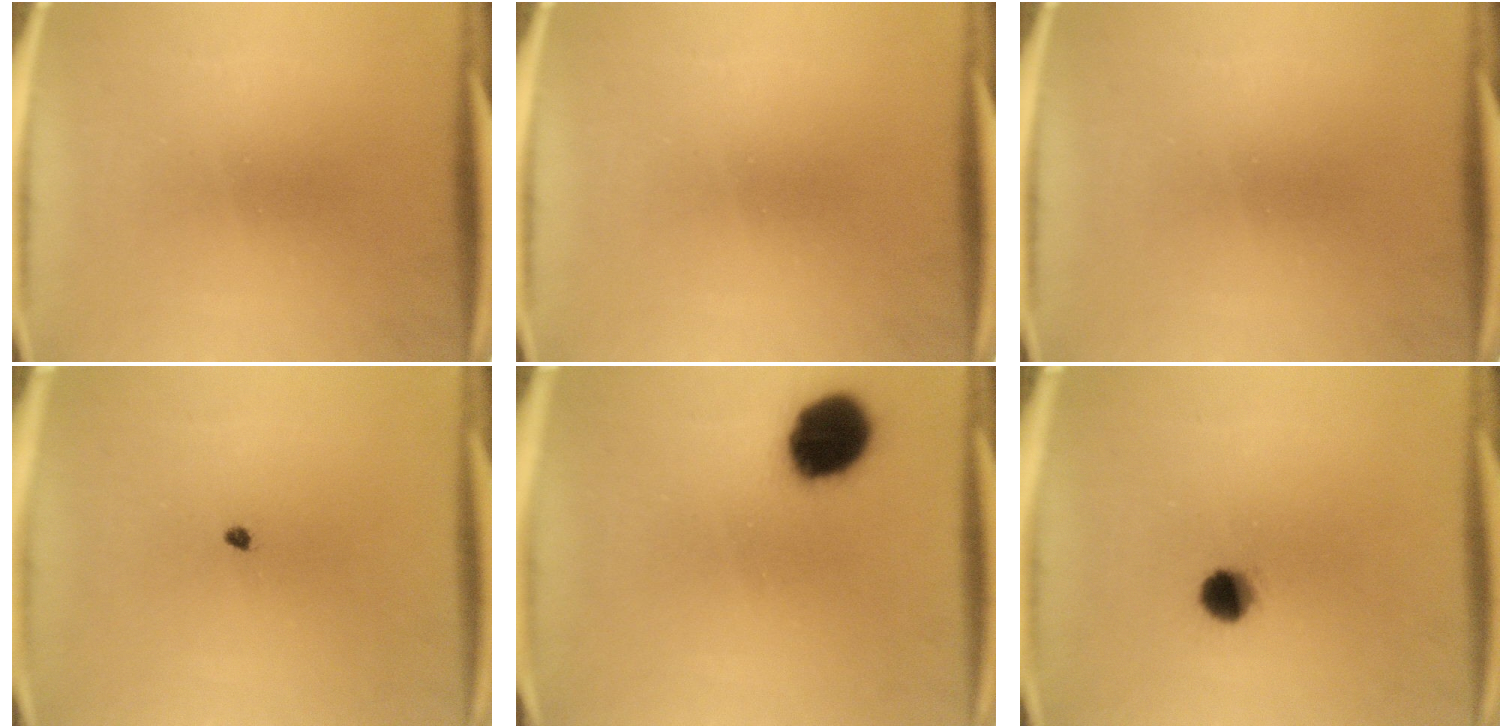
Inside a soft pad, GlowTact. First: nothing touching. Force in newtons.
{"total": 0.0}
{"total": 0.0}
{"total": 0.7}
{"total": 11.9}
{"total": 4.8}